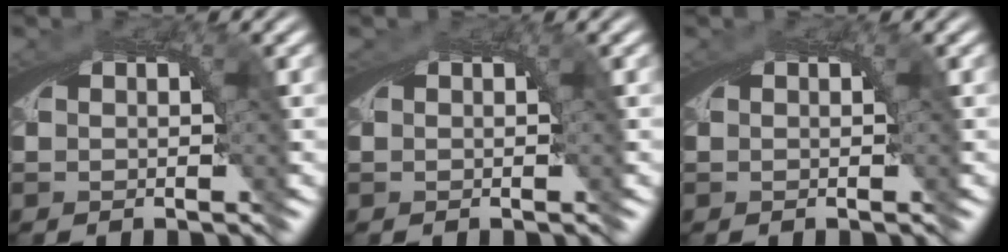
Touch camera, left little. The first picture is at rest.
{"total": 0.0}
{"total": 0.0}